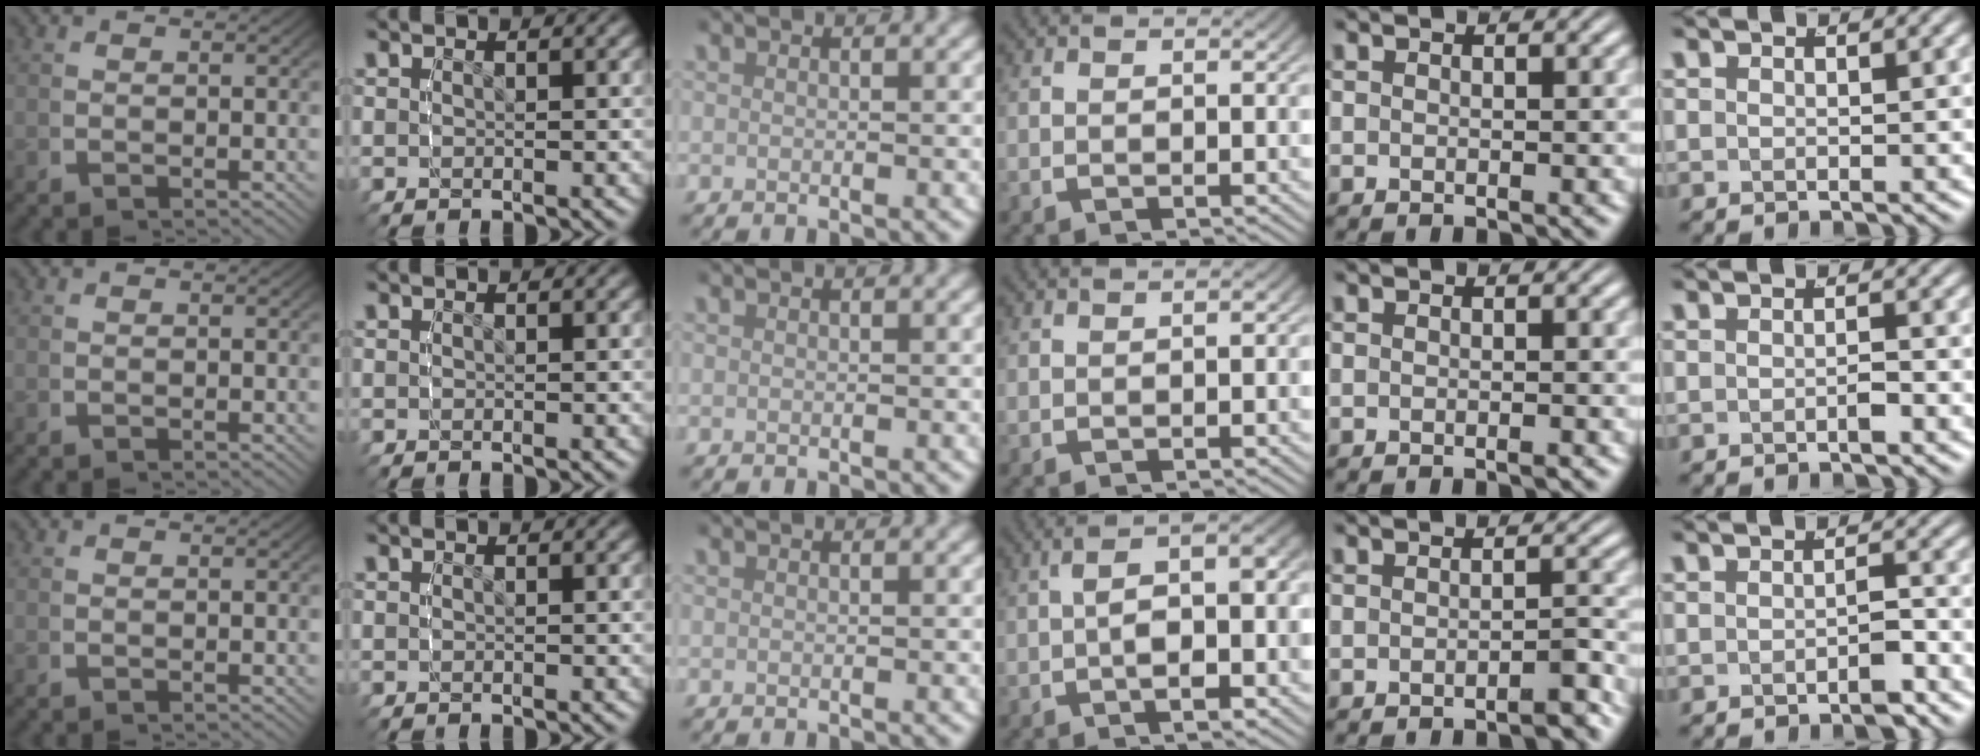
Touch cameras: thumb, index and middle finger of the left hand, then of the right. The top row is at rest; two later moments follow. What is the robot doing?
{"motion": "lift_and_place", "object": "sponge"}